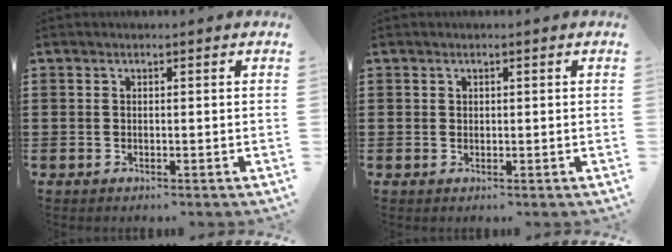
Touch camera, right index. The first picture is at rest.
{"total": 0.6, "force": [0.3, 0.5, 0.1], "torque": [-0.004, 0.002, 0.006]}